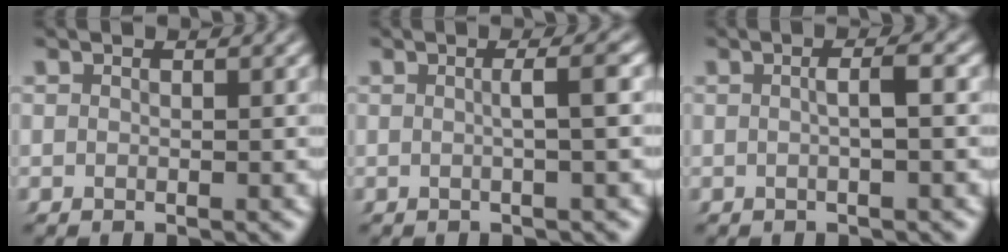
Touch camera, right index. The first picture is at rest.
{"total": 2.0, "force": [0.1, -0.3, 2.0], "torque": [-0.026, 0.009, -0.001]}
{"total": 1.9, "force": [0.0, 0.2, 1.9], "torque": [-0.032, 0.005, -0.003]}